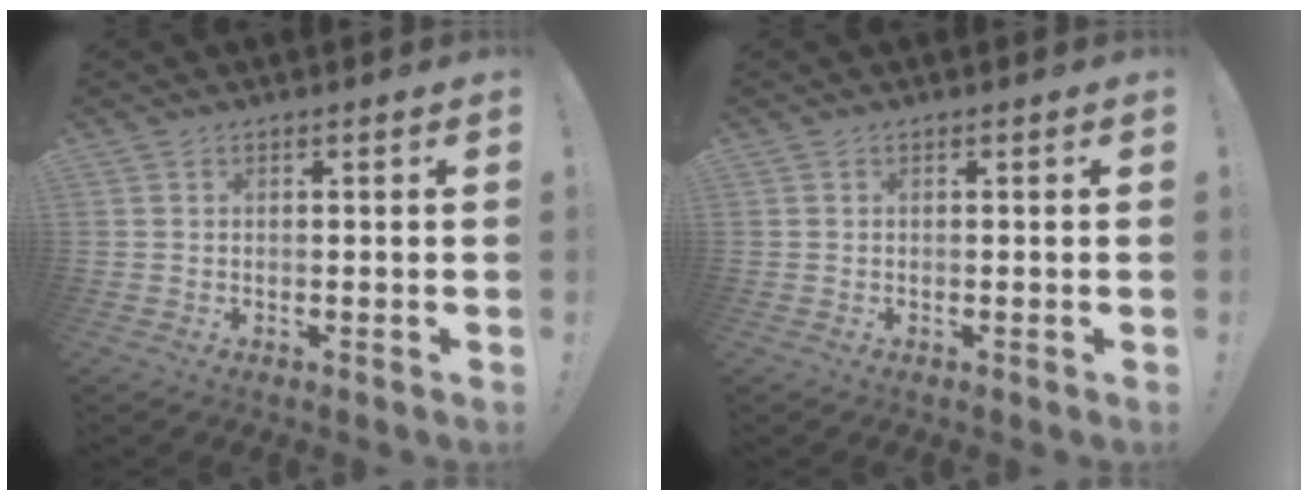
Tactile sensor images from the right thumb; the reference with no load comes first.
{"total": 0.0}